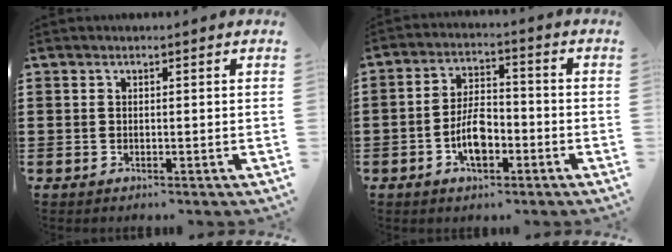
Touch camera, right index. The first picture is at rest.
{"total": 6.8, "force": [-2.5, 3.3, 5.4], "torque": [-0.110, 0.007, -0.047]}